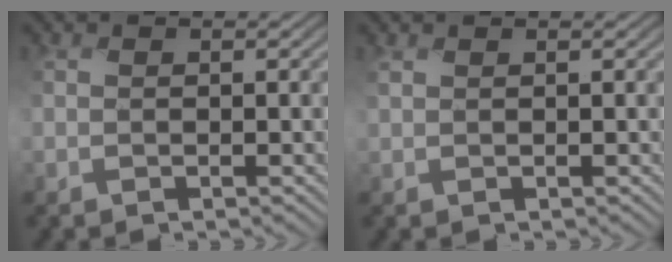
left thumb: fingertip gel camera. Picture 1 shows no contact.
{"total": 0.8, "force": [0.7, 0.2, 0.4], "torque": [-0.016, 0.002, 0.017]}